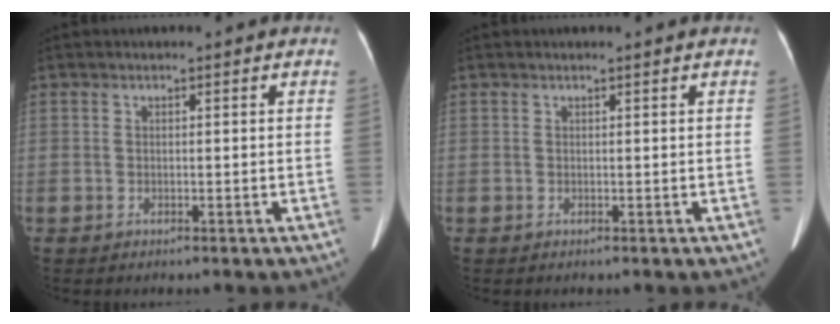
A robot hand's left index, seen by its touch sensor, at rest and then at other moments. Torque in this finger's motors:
{"motor_torque": [0.09, -0.15, 0.00, 0.02]}